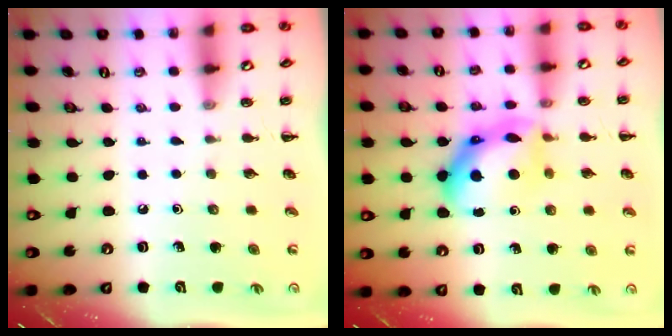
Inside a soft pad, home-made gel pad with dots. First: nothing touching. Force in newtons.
{"total": 12.3, "press": 12.3, "slide": 0.2}